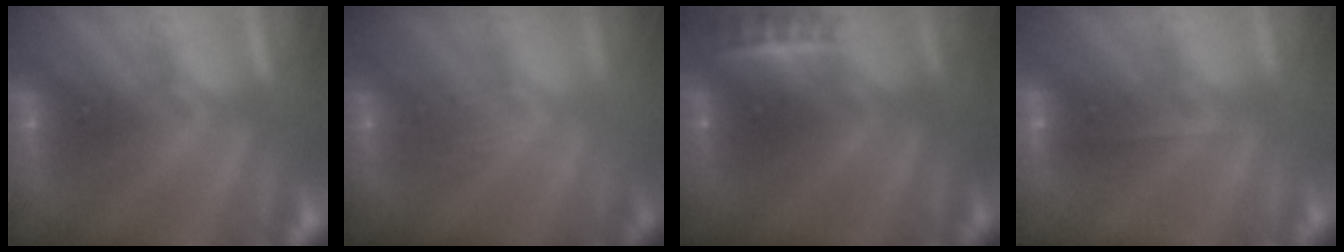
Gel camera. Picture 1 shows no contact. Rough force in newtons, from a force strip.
{"total": 2.9}
{"total": 2.3}
{"total": 2.0}